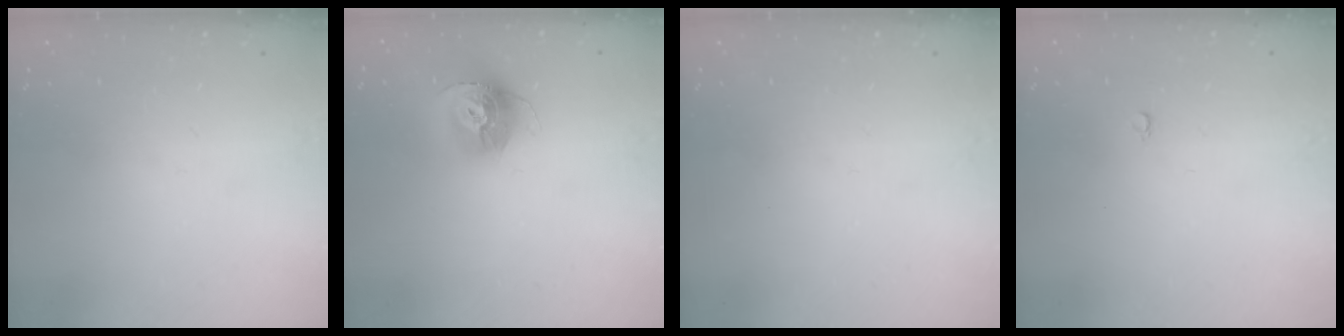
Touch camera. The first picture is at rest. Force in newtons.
{"total": 13.8, "press": 13.8, "slide": 1.0}
{"total": 0.0}
{"total": 2.4, "press": 2.4, "slide": 0.2}